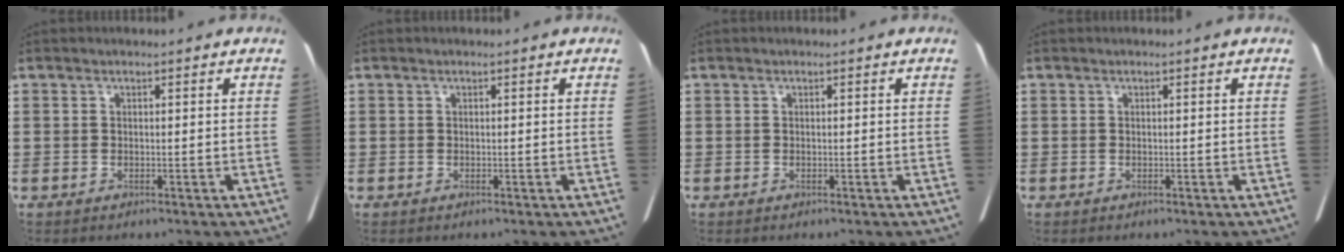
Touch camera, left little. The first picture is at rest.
{"total": 0.0}
{"total": 0.0}
{"total": 0.0}